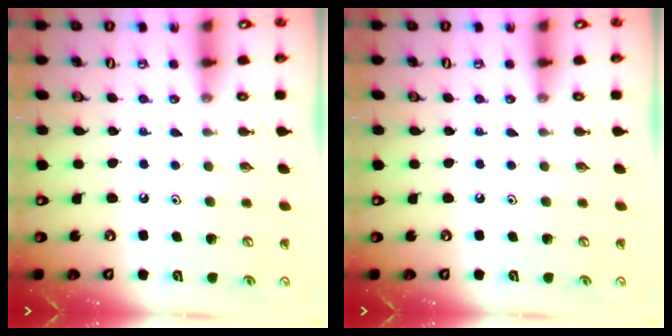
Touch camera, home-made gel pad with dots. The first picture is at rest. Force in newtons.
{"total": 0.0}